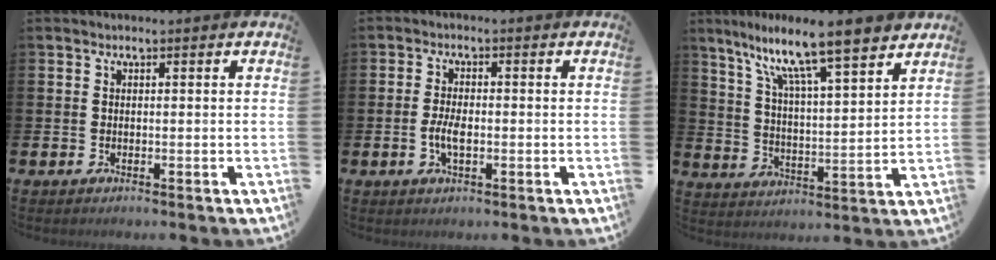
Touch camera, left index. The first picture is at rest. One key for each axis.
{"total": 3.2, "fx": -0.6, "fy": 1.3, "fz": 2.9, "tx": -0.054, "ty": -0.003, "tz": -0.014}
{"total": 11.4, "fx": 9.6, "fy": 0.9, "fz": 6.0, "tx": -0.134, "ty": -0.062, "tz": 0.157}